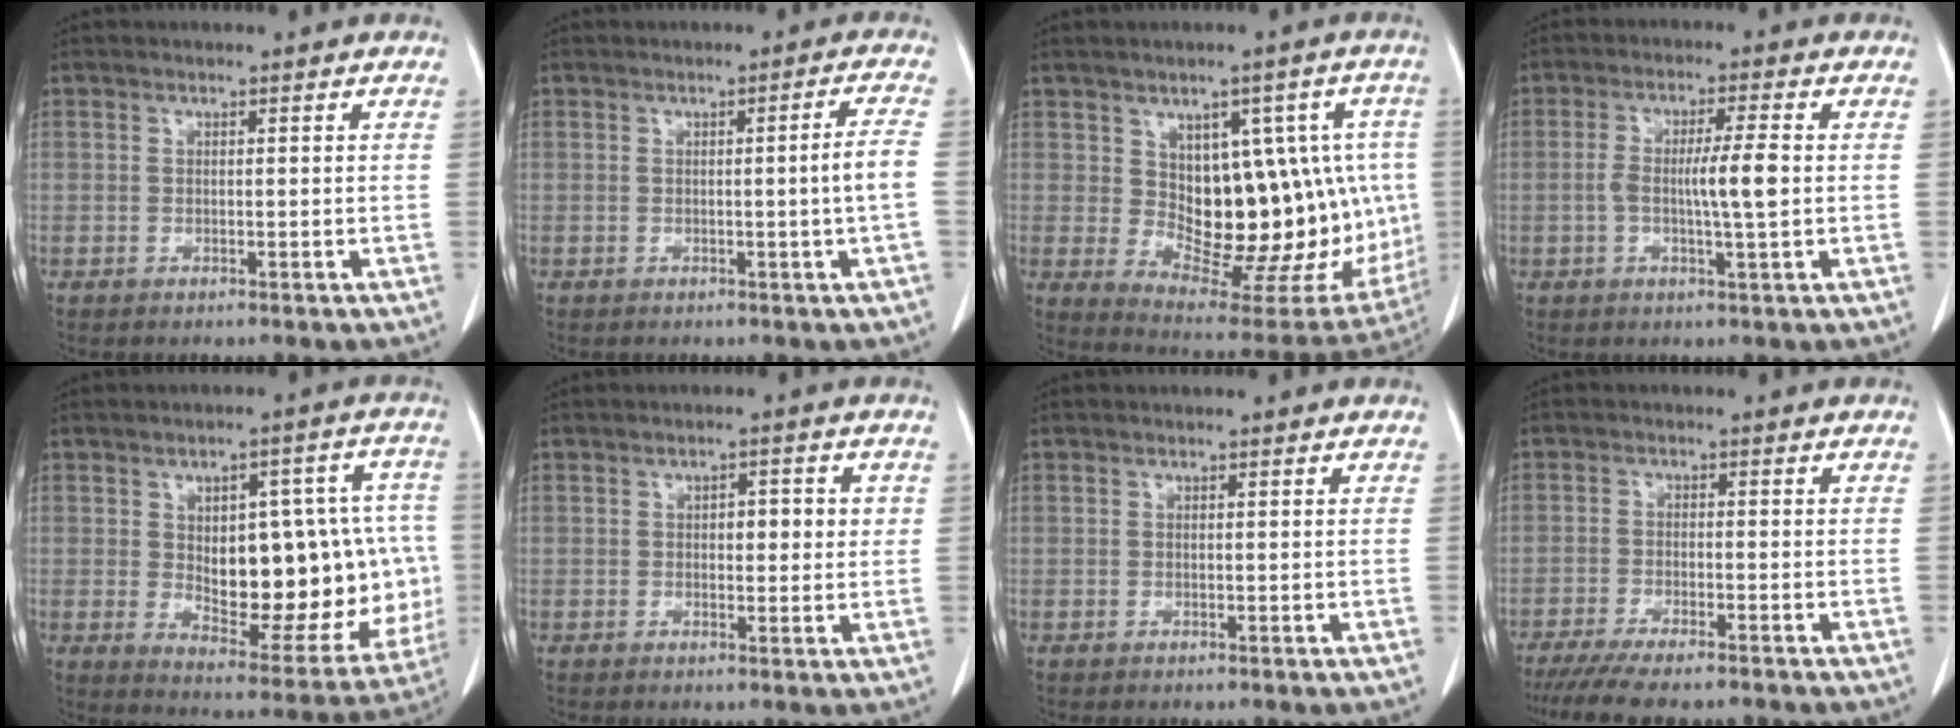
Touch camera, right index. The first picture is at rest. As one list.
[{"total": 3.5, "force": [-0.4, -0.9, 3.4], "torque": [-0.048, -0.002, -0.003]}, {"total": 17.9, "force": [1.4, 9.4, 15.1], "torque": [-0.183, 0.016, 0.045]}, {"total": 6.3, "force": [-0.3, 0.3, 6.3], "torque": [-0.116, 0.003, -0.006]}, {"total": 22.4, "force": [-0.2, 9.8, 20.1], "torque": [-0.235, 0.025, 0.028]}, {"total": 3.7, "force": [0.8, 1.7, 3.2], "torque": [-0.042, 0.008, 0.010]}, {"total": 0.0}, {"total": 10.0, "force": [-8.4, 1.6, 5.1], "torque": [-0.070, -0.015, -0.129]}]